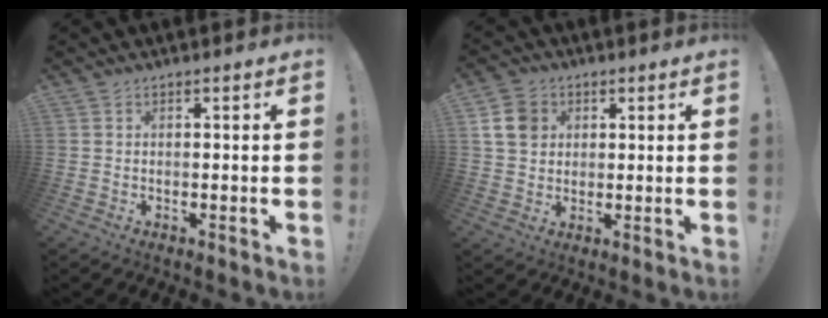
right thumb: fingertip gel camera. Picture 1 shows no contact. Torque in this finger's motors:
{"motor_torque": [0.08, 0.03, 0.39, 0.11, 0.00]}